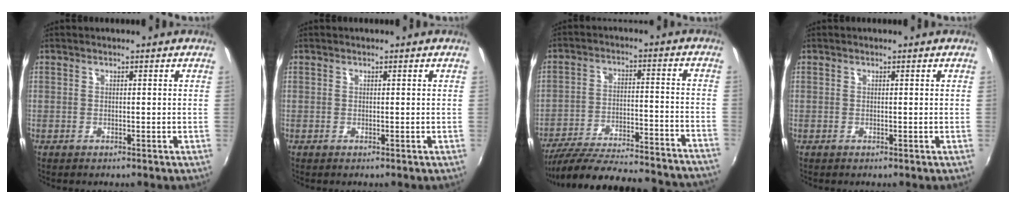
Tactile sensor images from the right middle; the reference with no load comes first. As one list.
[{"total": 0.0}, {"total": 31.2, "force": [-28.2, 4.7, 12.5], "torque": [-0.214, -0.037, -0.376]}, {"total": 0.0}]